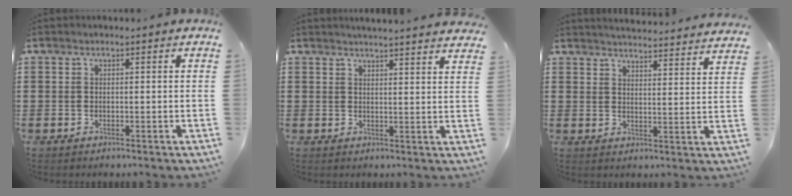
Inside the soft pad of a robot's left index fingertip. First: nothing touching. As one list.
[{"total": 2.8, "force": [2.8, -0.4, 0.0], "torque": [-0.008, -0.014, 0.052]}, {"total": 4.2, "force": [4.1, -0.5, 0.3], "torque": [-0.013, -0.034, 0.070]}]